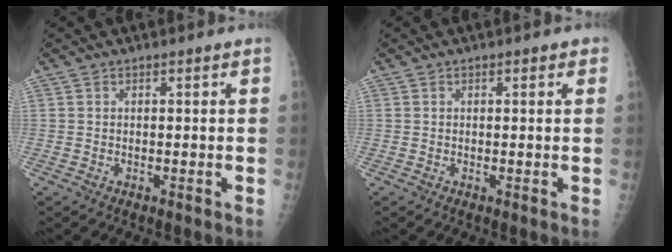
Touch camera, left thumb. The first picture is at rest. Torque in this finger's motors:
{"motor_torque": [-0.13, -0.09, -0.32, -0.01, -0.01]}